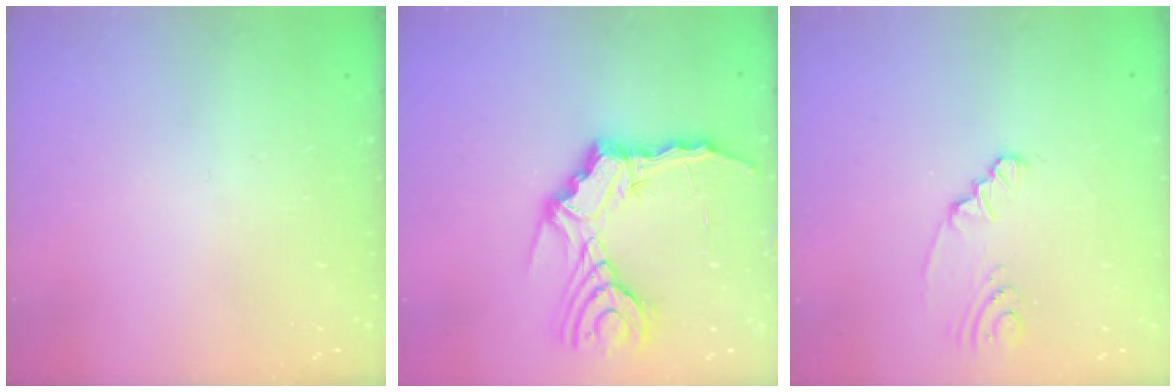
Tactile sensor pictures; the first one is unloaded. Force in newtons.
{"total": 15.3, "press": 15.2, "slide": 1.8}
{"total": 2.5, "press": 2.3, "slide": 0.8}